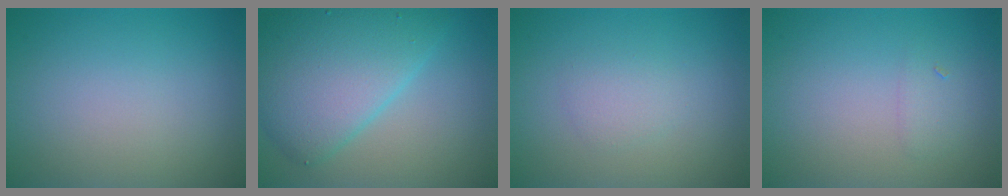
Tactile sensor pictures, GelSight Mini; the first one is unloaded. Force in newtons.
{"total": 7.9, "press": 7.9, "slide": 0.4}
{"total": 1.5, "press": 1.5, "slide": 0.0}
{"total": 1.0, "press": 1.0, "slide": 0.1}